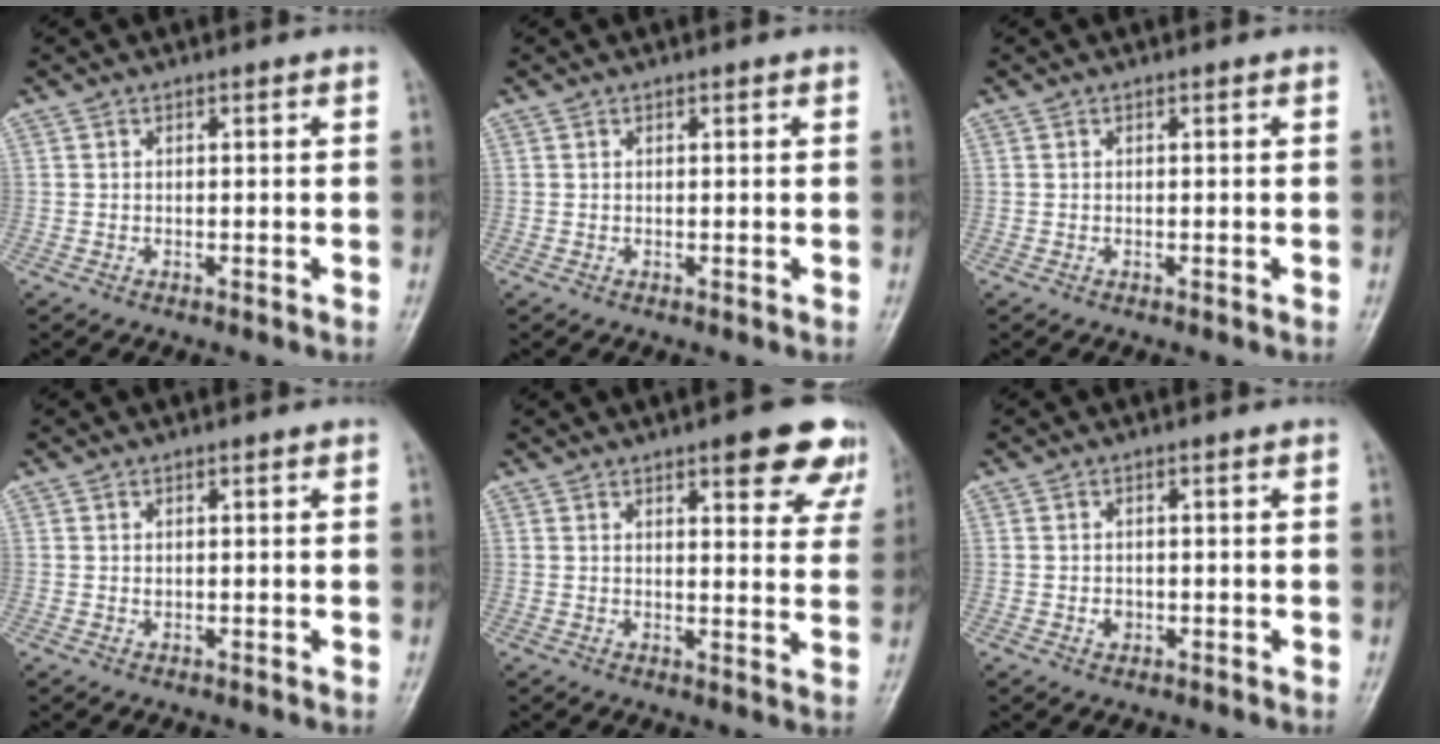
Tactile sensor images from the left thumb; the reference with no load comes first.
{"total": 0.6, "force": [0.3, 0.3, 0.4], "torque": [-0.004, -0.001, 0.003]}
{"total": 0.0}
{"total": 0.6, "force": [0.2, 0.4, 0.3], "torque": [-0.002, -0.001, 0.003]}
{"total": 12.1, "force": [7.6, 4.0, 8.6], "torque": [-0.062, -0.033, 0.084]}
{"total": 1.6, "force": [-0.4, 1.4, 0.8], "torque": [-0.006, 0.003, -0.004]}